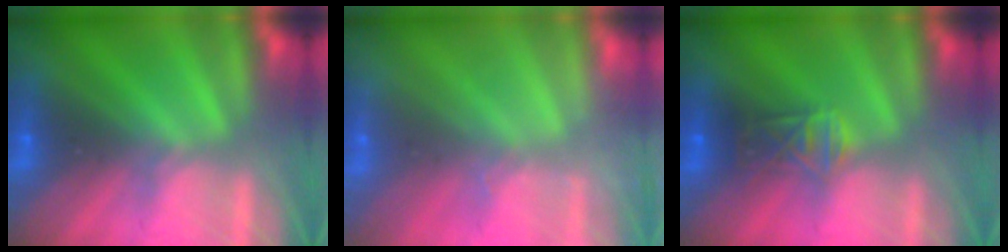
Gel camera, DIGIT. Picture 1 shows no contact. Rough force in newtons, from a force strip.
{"total": 2.3}
{"total": 2.6}